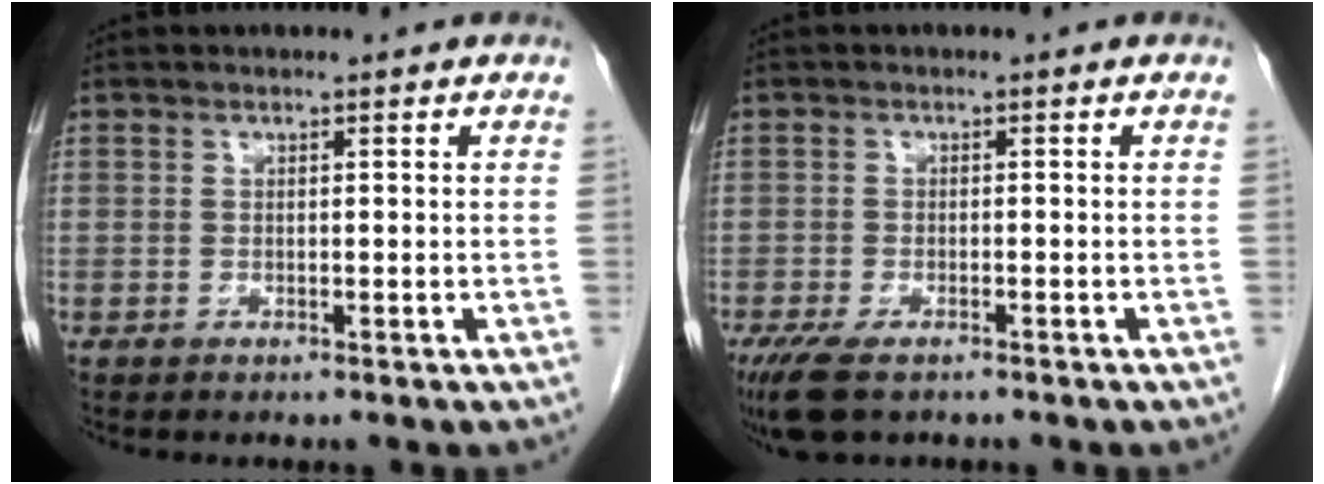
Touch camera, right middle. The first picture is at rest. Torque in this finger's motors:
{"motor_torque": [0.79, -0.93, 0.26, 0.08]}